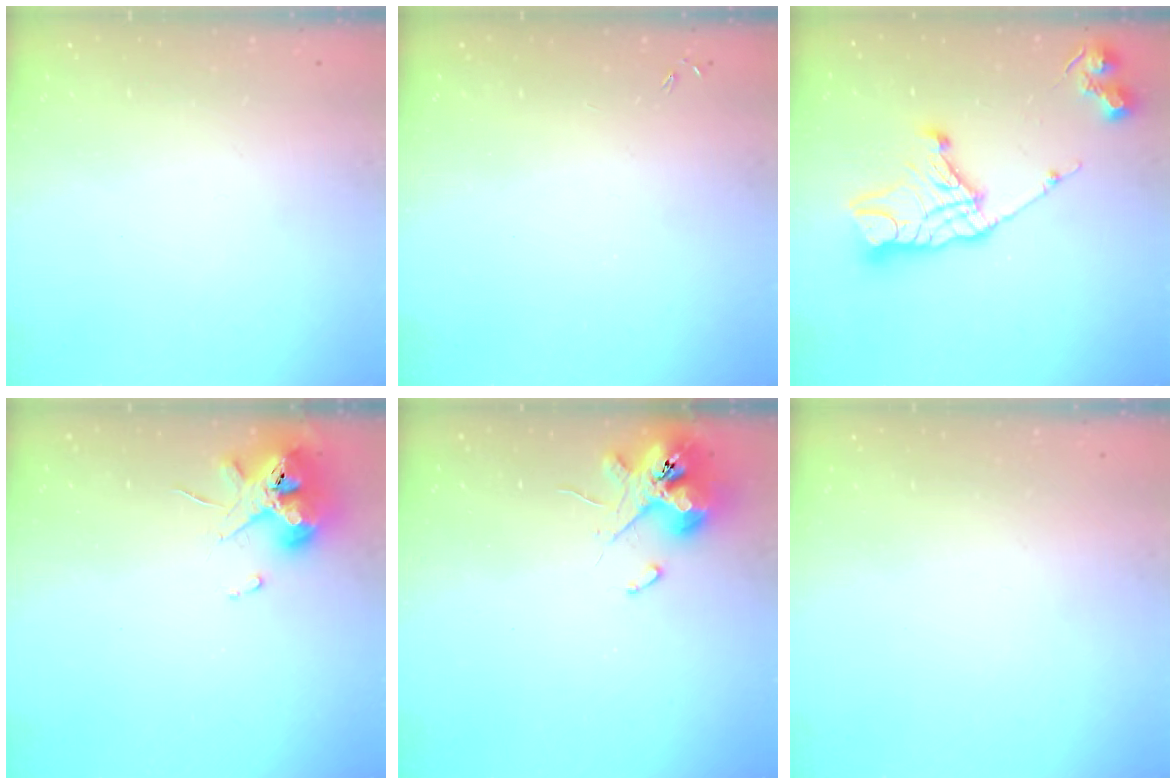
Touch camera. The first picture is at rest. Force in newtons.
{"total": 0.0}
{"total": 17.2, "press": 17.1, "slide": 1.6}
{"total": 11.0, "press": 10.9, "slide": 1.6}
{"total": 11.1, "press": 11.0, "slide": 1.8}
{"total": 0.0}